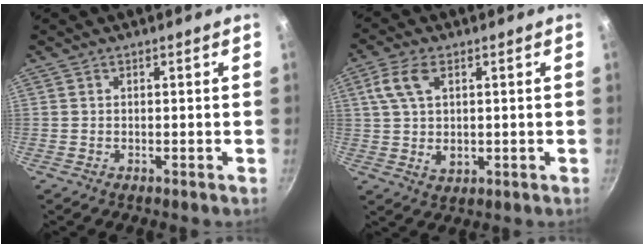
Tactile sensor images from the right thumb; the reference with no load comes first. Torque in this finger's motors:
{"motor_torque": [-0.05, 0.16, 0.04, -0.04, 0.07]}